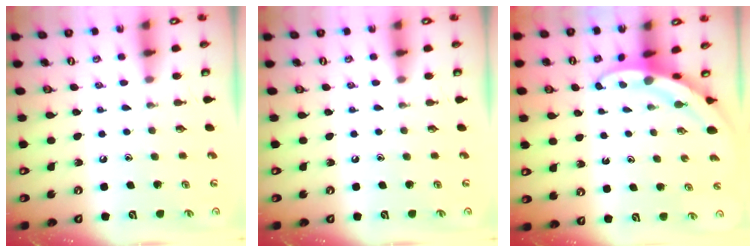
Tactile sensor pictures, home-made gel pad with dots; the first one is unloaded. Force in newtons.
{"total": 0.0}
{"total": 3.2, "press": 3.2, "slide": 0.2}